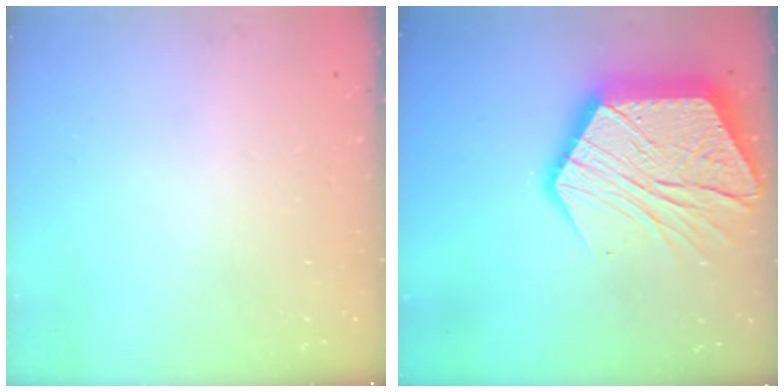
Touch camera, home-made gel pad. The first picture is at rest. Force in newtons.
{"total": 27.1, "press": 27.0, "slide": 2.2}